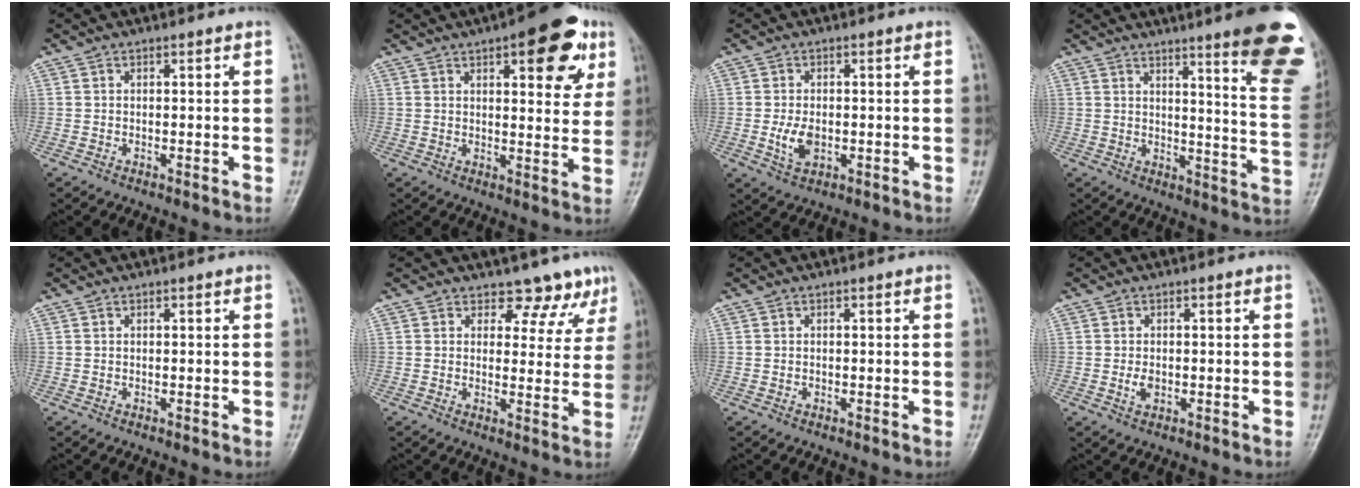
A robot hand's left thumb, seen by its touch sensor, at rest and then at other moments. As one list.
[{"total": 14.0, "force": [6.8, 5.5, 10.9], "torque": [-0.098, -0.017, 0.080]}, {"total": 4.4, "force": [-0.9, 2.7, 3.4], "torque": [-0.063, -0.003, -0.012]}, {"total": 18.6, "force": [11.3, 2.3, 14.5], "torque": [-0.152, -0.069, 0.134]}, {"total": 0.0}, {"total": 7.2, "force": [5.8, 4.1, 0.9], "torque": [0.030, -0.034, 0.055]}, {"total": 0.0}, {"total": 1.9, "force": [-0.5, 1.2, 1.3], "torque": [-0.024, 0.000, -0.007]}]